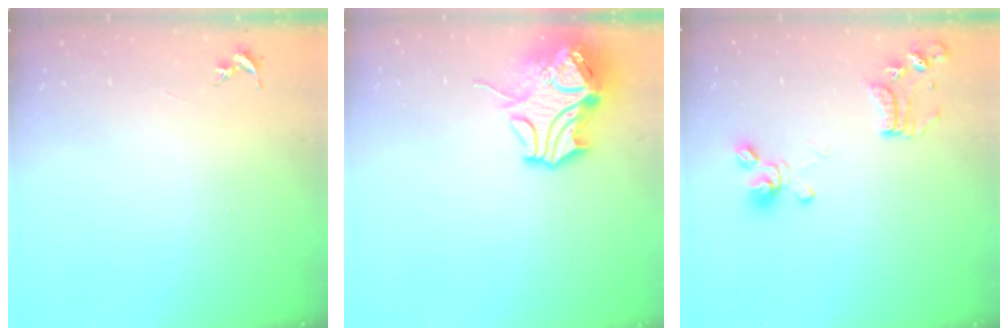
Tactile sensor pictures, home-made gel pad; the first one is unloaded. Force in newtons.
{"total": 14.6, "press": 14.5, "slide": 2.1}
{"total": 13.1, "press": 13.0, "slide": 1.3}